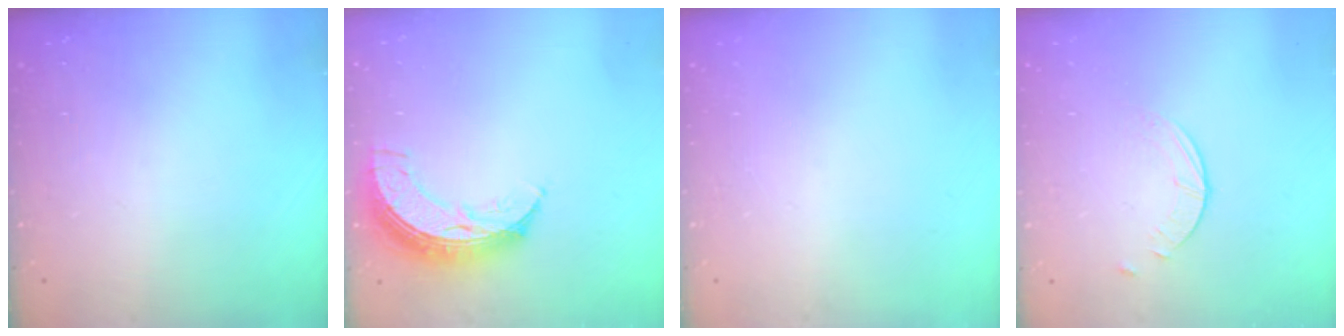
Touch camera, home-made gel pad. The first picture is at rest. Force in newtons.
{"total": 10.6, "press": 10.6, "slide": 1.0}
{"total": 0.0}
{"total": 0.9, "press": 0.9, "slide": 0.2}